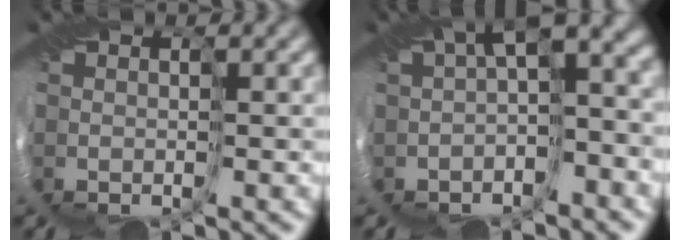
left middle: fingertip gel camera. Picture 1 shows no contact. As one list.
[{"total": 7.5, "force": [0.8, 3.2, 6.7], "torque": [-0.094, 0.007, 0.005]}]